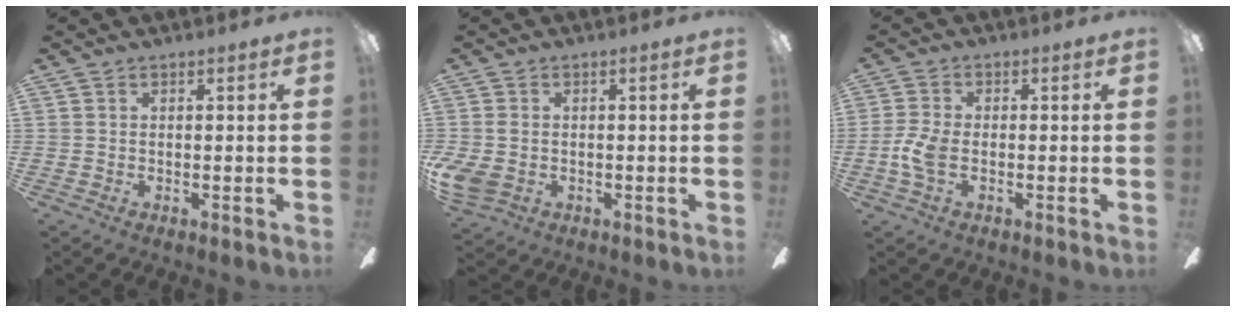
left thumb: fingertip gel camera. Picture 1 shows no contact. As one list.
[{"total": 3.7, "force": [-1.2, 2.7, 2.3], "torque": [-0.059, 0.000, -0.024]}, {"total": 5.6, "force": [-1.2, 3.0, 4.6], "torque": [-0.102, 0.003, -0.025]}]